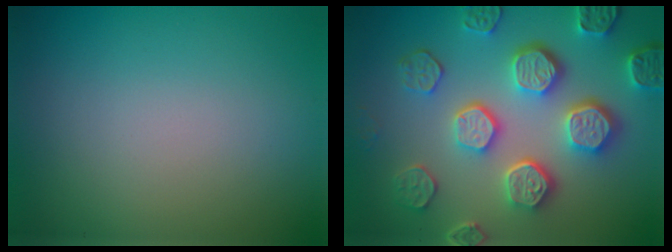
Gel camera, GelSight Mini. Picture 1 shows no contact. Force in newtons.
{"total": 7.1, "press": 6.0, "slide": 3.7}